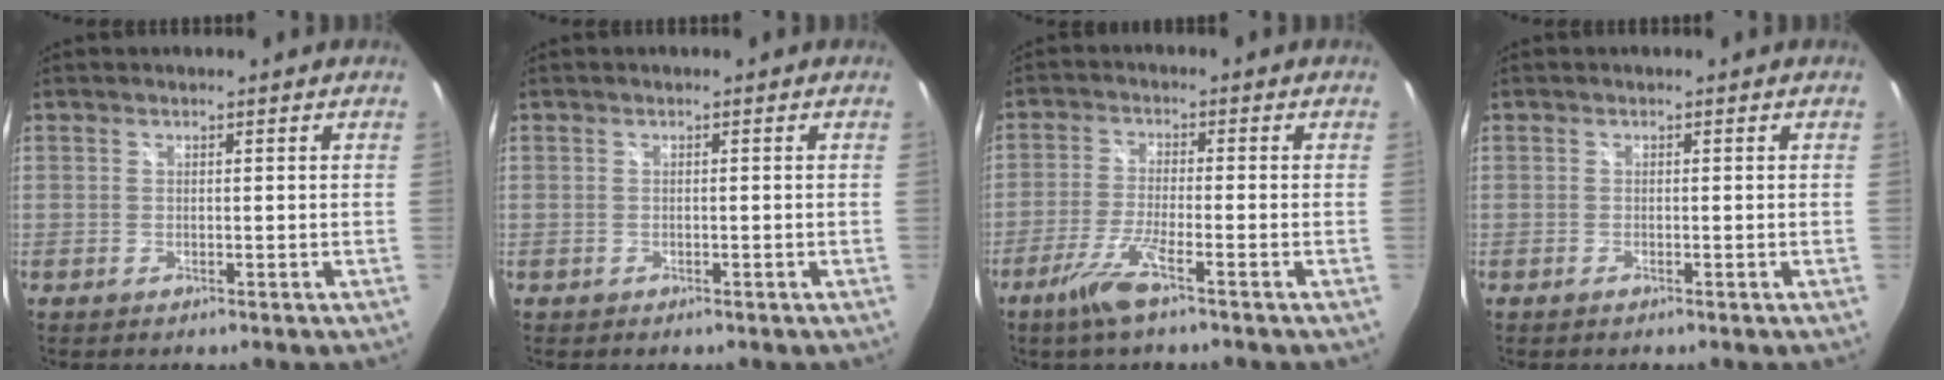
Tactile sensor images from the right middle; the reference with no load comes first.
{"total": 0.6, "force": [-0.4, 0.4, 0.1], "torque": [-0.005, -0.002, -0.006]}
{"total": 6.8, "force": [-4.4, 0.2, 5.1], "torque": [-0.119, -0.012, -0.087]}
{"total": 0.5, "force": [-0.5, 0.0, 0.3], "torque": [-0.003, -0.001, -0.010]}